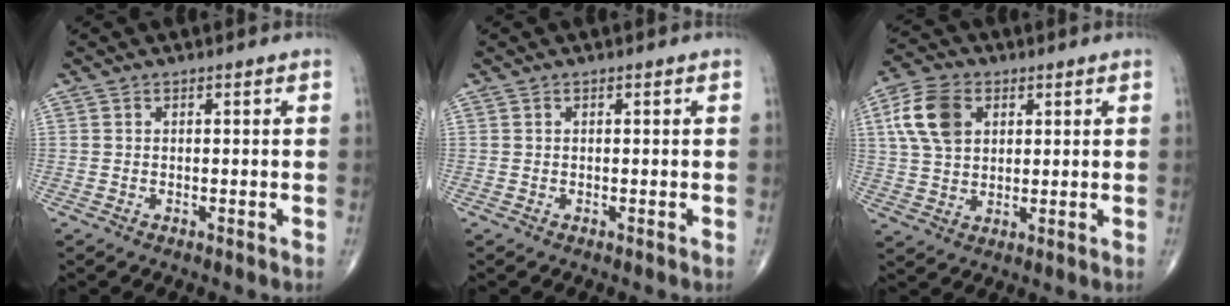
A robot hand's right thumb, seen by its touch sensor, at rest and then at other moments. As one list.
[{"total": 0.0}, {"total": 10.3, "force": [3.2, 7.1, 6.8], "torque": [-0.125, 0.003, 0.059]}]